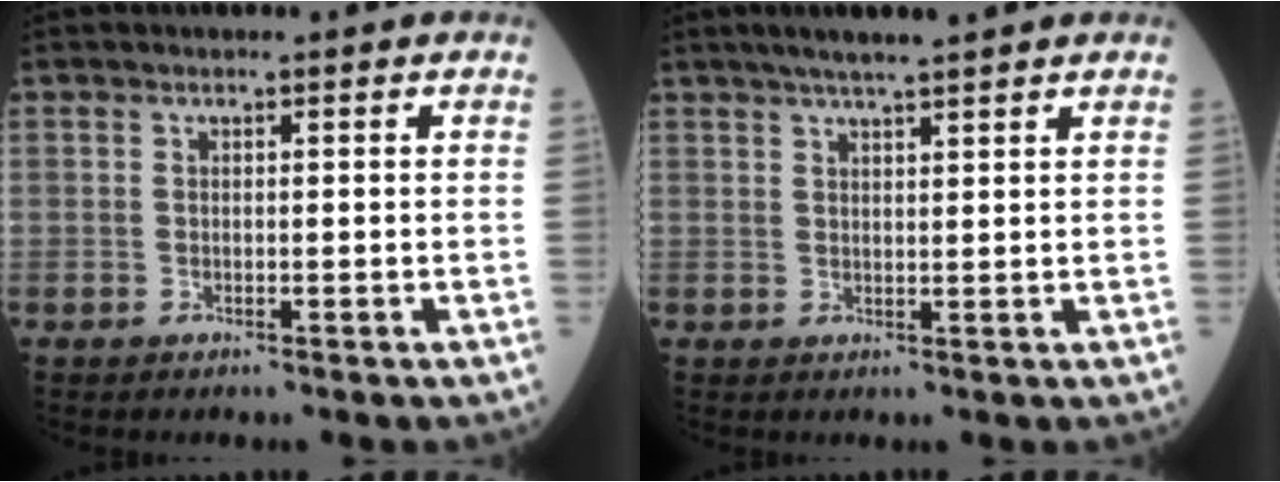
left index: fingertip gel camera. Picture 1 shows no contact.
{"total": 5.9, "force": [4.8, -0.1, 3.5], "torque": [-0.057, 0.023, 0.079]}